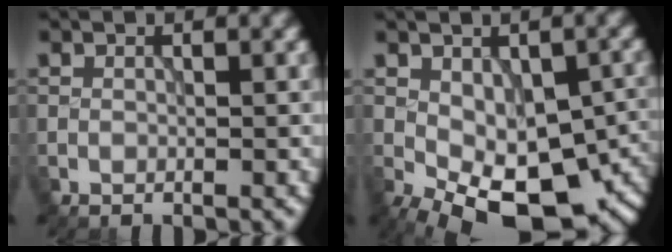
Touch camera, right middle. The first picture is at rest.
{"total": 13.7, "force": [-5.4, 6.8, 10.6], "torque": [-0.151, -0.025, -0.063]}